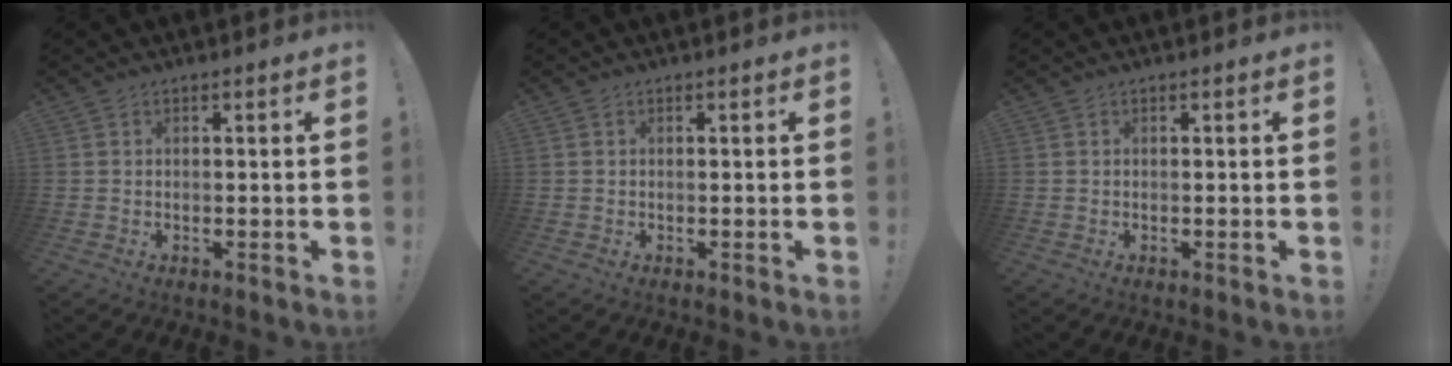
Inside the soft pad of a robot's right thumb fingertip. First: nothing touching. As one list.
[{"total": 0.0}, {"total": 0.0}]